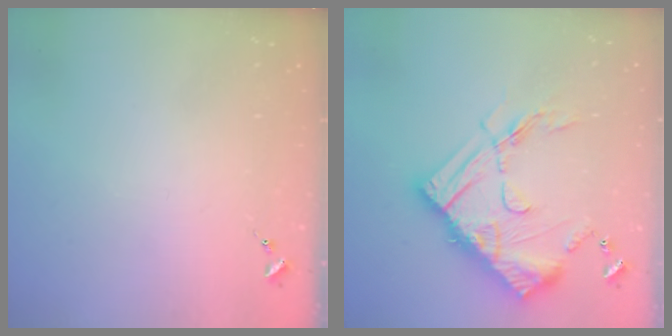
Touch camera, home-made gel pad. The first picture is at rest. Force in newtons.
{"total": 21.5, "press": 21.4, "slide": 1.6}